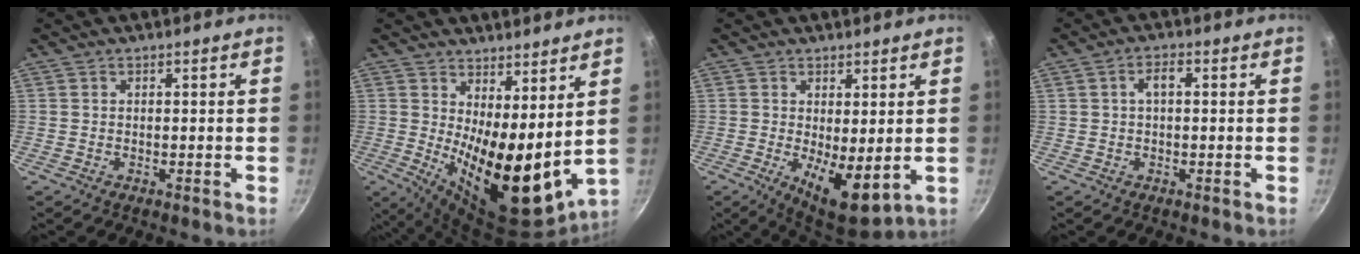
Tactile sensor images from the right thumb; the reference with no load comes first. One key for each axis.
{"total": 16.6, "fx": 3.4, "fy": 6.9, "fz": 14.7, "tx": -0.189, "ty": -0.045, "tz": 0.062}
{"total": 9.1, "fx": -0.2, "fy": 3.7, "fz": 8.3, "tx": -0.110, "ty": -0.023, "tz": 0.007}
{"total": 2.7, "fx": 0.3, "fy": 1.4, "fz": 2.3, "tx": -0.043, "ty": 0.015, "tz": 0.004}